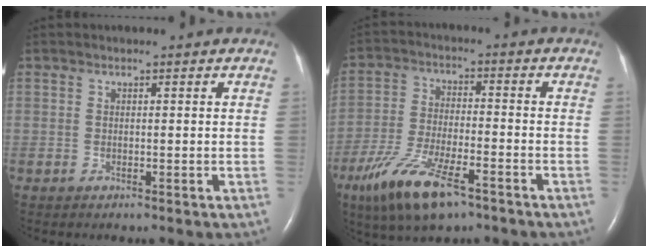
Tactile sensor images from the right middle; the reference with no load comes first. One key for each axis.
{"total": 12.1, "fx": -7.5, "fy": 3.3, "fz": 8.9, "tx": -0.183, "ty": -0.022, "tz": -0.132}